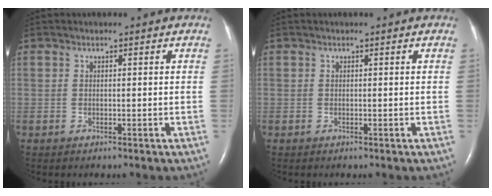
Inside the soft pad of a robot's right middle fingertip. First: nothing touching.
{"total": 0.0}